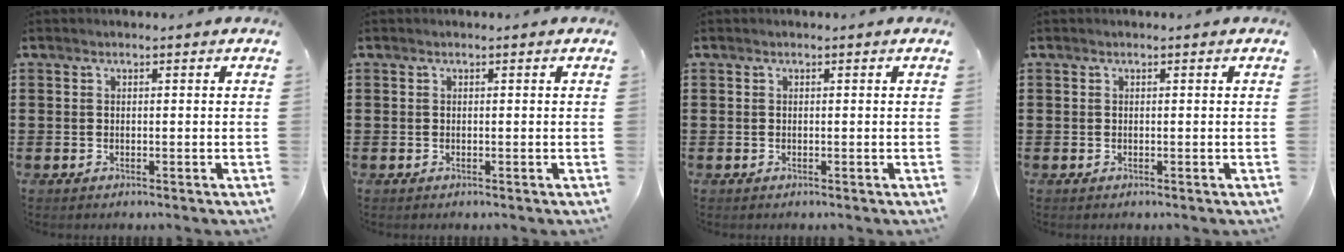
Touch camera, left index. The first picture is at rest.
{"total": 0.0}
{"total": 0.0}
{"total": 0.0}